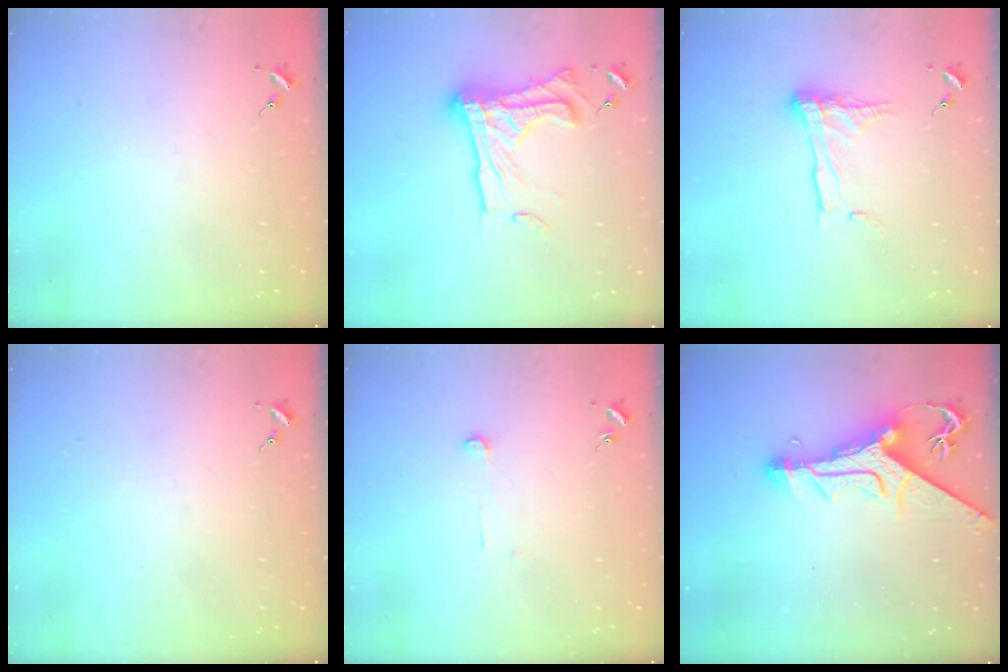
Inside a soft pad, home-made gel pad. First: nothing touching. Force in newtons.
{"total": 20.0, "press": 19.9, "slide": 1.7}
{"total": 11.8, "press": 11.7, "slide": 1.1}
{"total": 0.0}
{"total": 3.4, "press": 3.3, "slide": 0.3}
{"total": 15.0, "press": 14.9, "slide": 1.5}